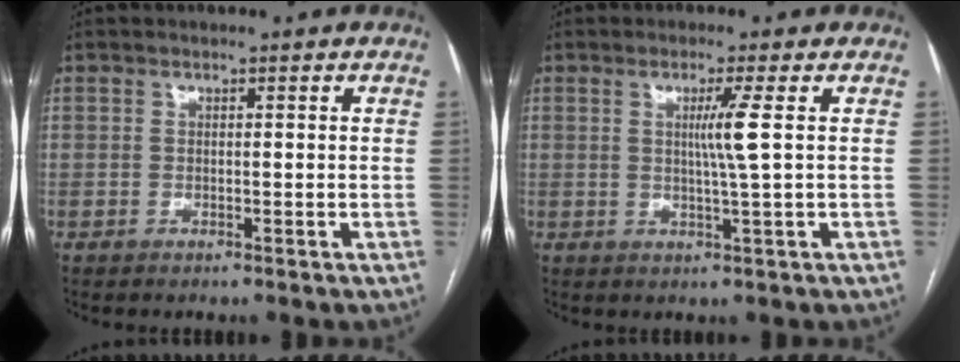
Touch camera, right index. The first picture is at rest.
{"total": 3.8, "force": [0.7, -1.4, 3.5], "torque": [-0.065, -0.007, 0.012]}